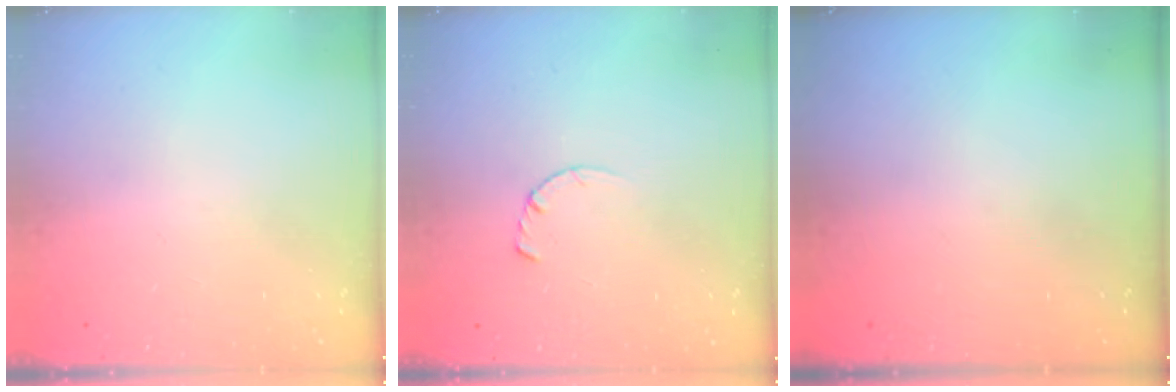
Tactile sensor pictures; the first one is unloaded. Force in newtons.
{"total": 2.8, "press": 2.8, "slide": 0.4}
{"total": 0.0}